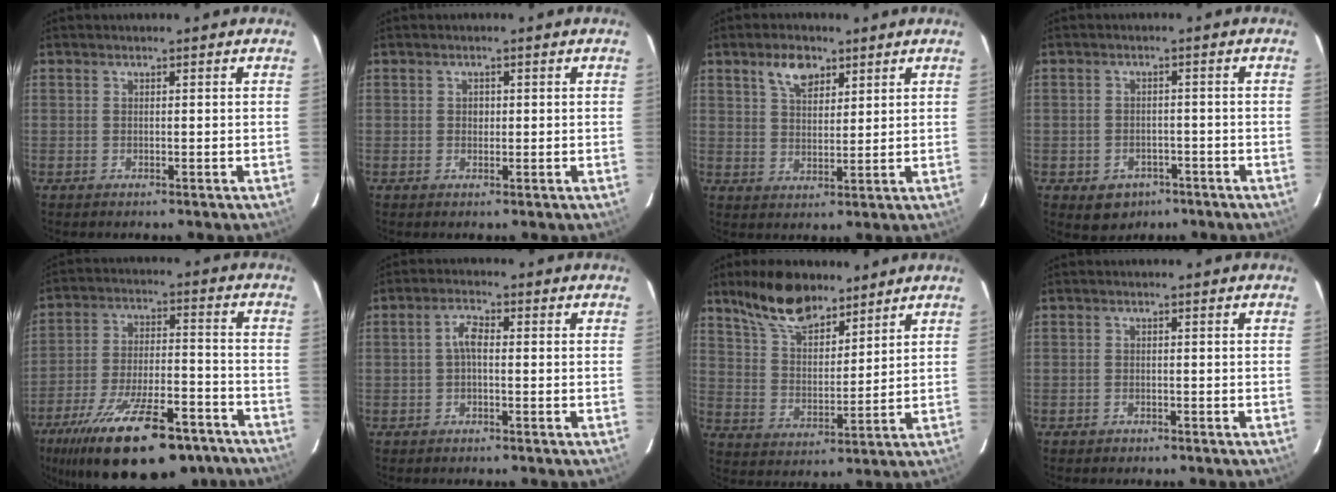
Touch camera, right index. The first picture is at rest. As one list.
[{"total": 1.0, "force": [0.1, 0.9, 0.3], "torque": [-0.002, 0.003, 0.002]}, {"total": 6.1, "force": [3.8, 3.2, 3.6], "torque": [-0.057, 0.007, 0.068]}, {"total": 5.4, "force": [-2.9, 4.3, 1.6], "torque": [-0.040, 0.008, -0.027]}, {"total": 25.3, "force": [-17.8, 8.8, 15.6], "torque": [-0.280, -0.032, -0.261]}, {"total": 2.7, "force": [-0.3, 1.1, 2.5], "torque": [-0.051, 0.010, -0.004]}, {"total": 13.0, "force": [9.8, 5.4, 6.5], "torque": [-0.116, 0.014, 0.184]}, {"total": 1.1, "force": [-0.8, 0.8, 0.1], "torque": [-0.004, 0.004, -0.011]}]